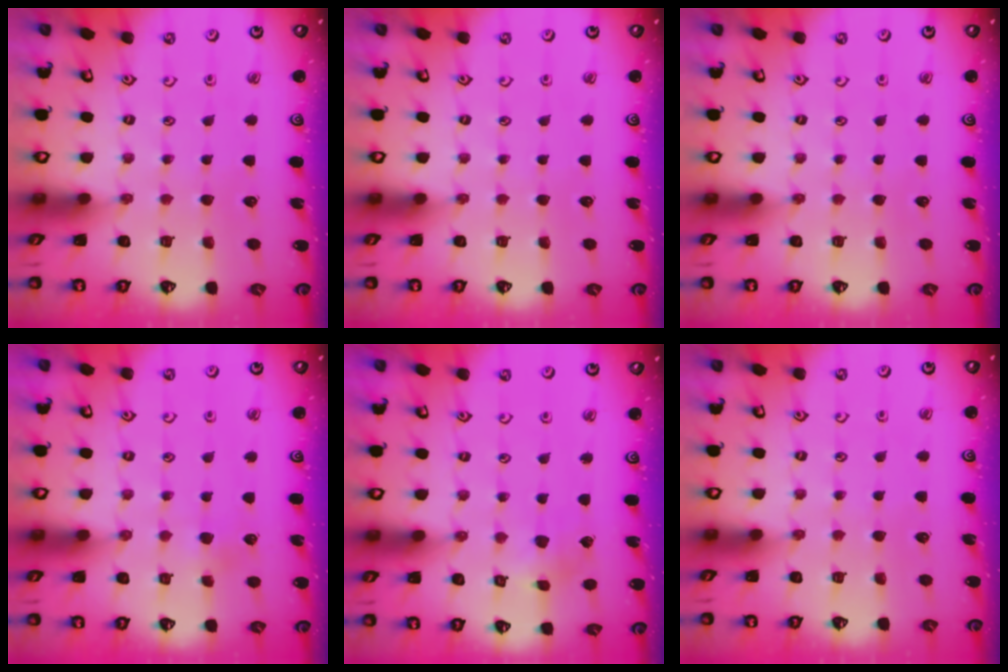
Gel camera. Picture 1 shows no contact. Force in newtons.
{"total": 0.0}
{"total": 0.0}
{"total": 2.3, "press": 2.3, "slide": 0.2}
{"total": 2.9, "press": 2.9, "slide": 0.2}
{"total": 0.0}